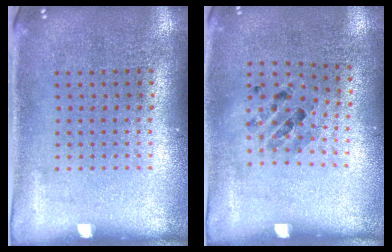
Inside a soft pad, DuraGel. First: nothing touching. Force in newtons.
{"total": 0.9, "press": 0.8, "slide": 0.4}